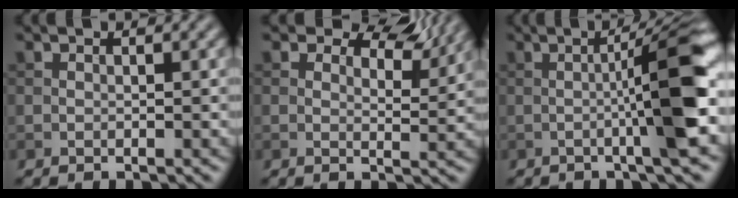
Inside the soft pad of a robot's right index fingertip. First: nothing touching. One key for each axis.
{"total": 6.3, "fx": 4.5, "fy": 2.9, "fz": 3.4, "tx": -0.045, "ty": -0.001, "tz": 0.054}
{"total": 8.0, "fx": -0.6, "fy": 0.8, "fz": 7.9, "tx": -0.112, "ty": 0.017, "tz": -0.015}